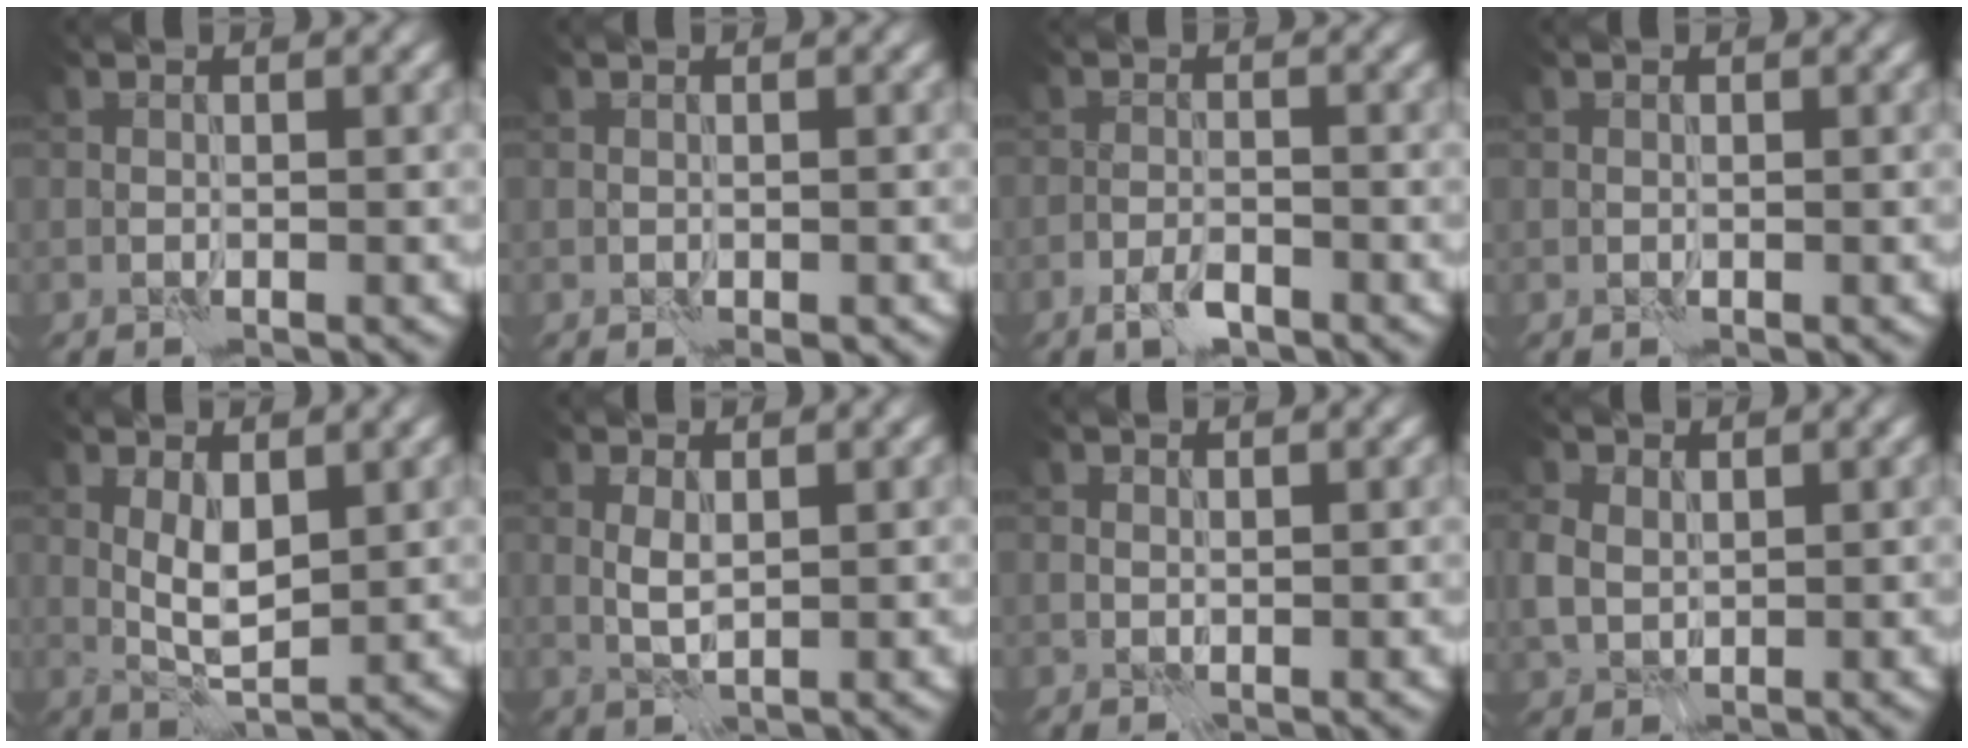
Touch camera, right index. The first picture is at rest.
{"total": 1.0, "force": [-0.4, 0.7, 0.6], "torque": [-0.011, -0.003, -0.003]}
{"total": 2.1, "force": [-1.4, 0.6, 1.3], "torque": [-0.029, 0.000, -0.031]}
{"total": 0.0}
{"total": 2.9, "force": [0.9, 1.1, 2.5], "torque": [-0.052, -0.005, 0.022]}
{"total": 1.4, "force": [0.6, 0.6, 1.2], "torque": [-0.028, 0.000, 0.013]}
{"total": 0.5, "force": [0.4, 0.2, -0.2], "torque": [0.008, -0.003, 0.007]}
{"total": 2.8, "force": [1.0, 2.2, 1.4], "torque": [-0.040, 0.001, 0.017]}